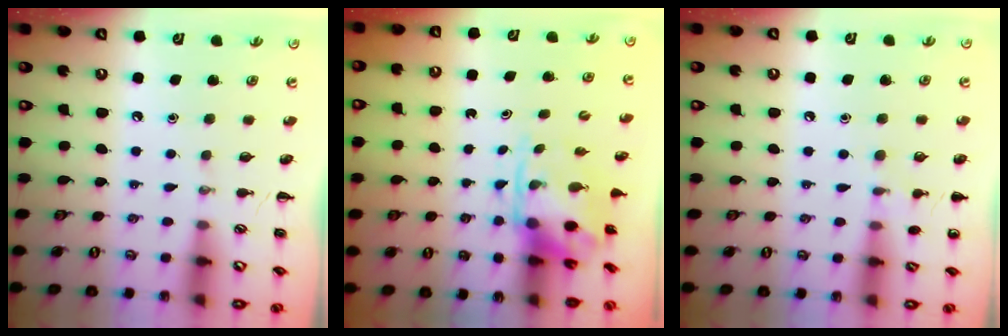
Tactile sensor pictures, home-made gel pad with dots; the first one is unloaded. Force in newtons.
{"total": 3.8, "press": 3.6, "slide": 0.9}
{"total": 7.1, "press": 6.8, "slide": 2.1}